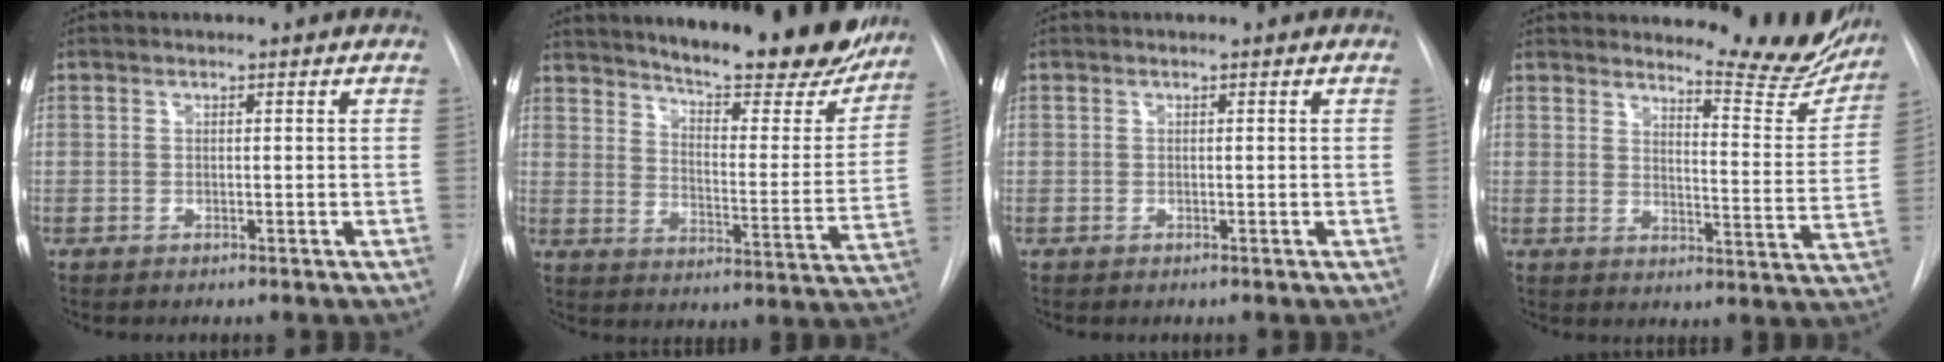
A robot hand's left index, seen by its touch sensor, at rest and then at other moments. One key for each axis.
{"total": 26.6, "fx": 22.6, "fy": 5.3, "fz": 13.0, "tx": -0.197, "ty": -0.055, "tz": 0.289}
{"total": 0.0}
{"total": 13.2, "fx": 12.6, "fy": 1.9, "fz": 3.5, "tx": -0.032, "ty": -0.069, "tz": 0.139}